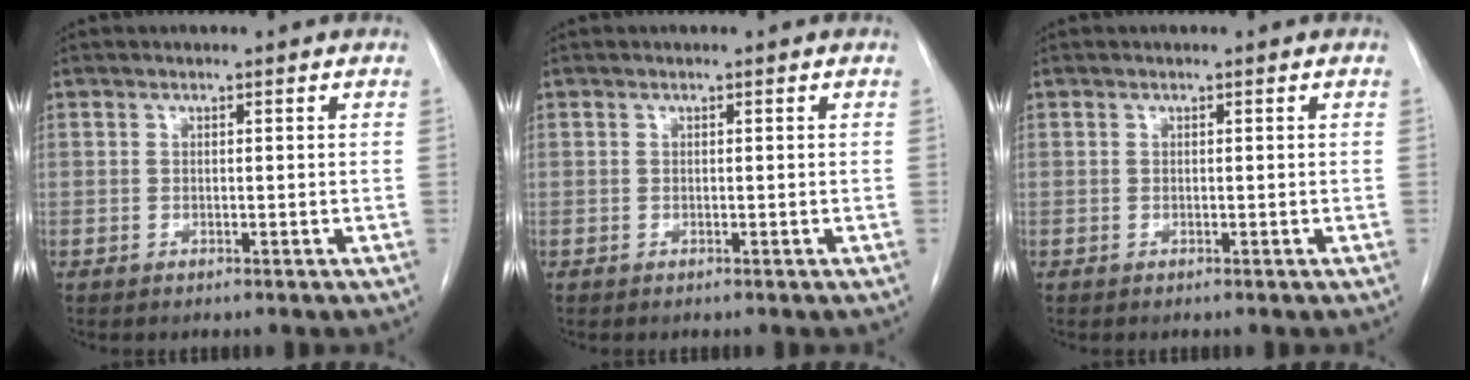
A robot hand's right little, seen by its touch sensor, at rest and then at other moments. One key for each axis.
{"total": 0.0}
{"total": 0.0}